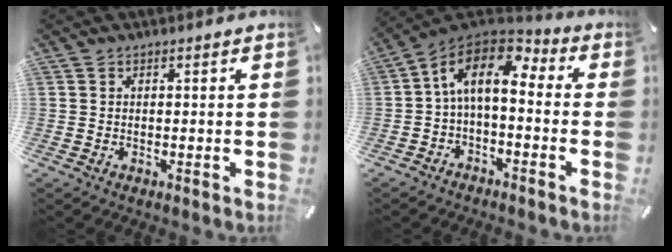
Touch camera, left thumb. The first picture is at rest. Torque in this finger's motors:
{"motor_torque": [0.36, 1.59, 1.64, -0.56, 0.39]}